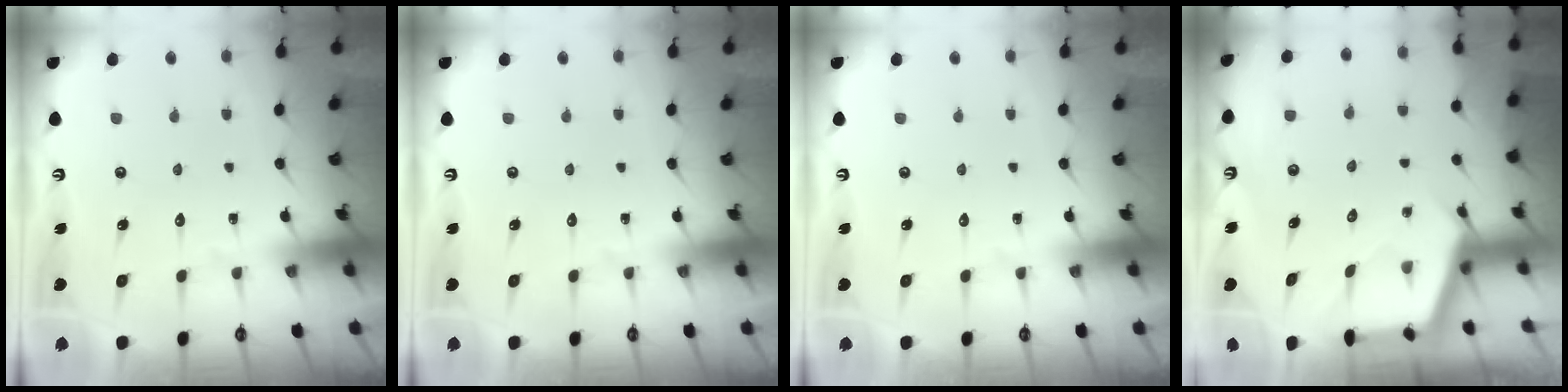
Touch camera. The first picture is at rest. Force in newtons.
{"total": 0.0}
{"total": 0.0}
{"total": 2.7, "press": 2.7, "slide": 0.3}